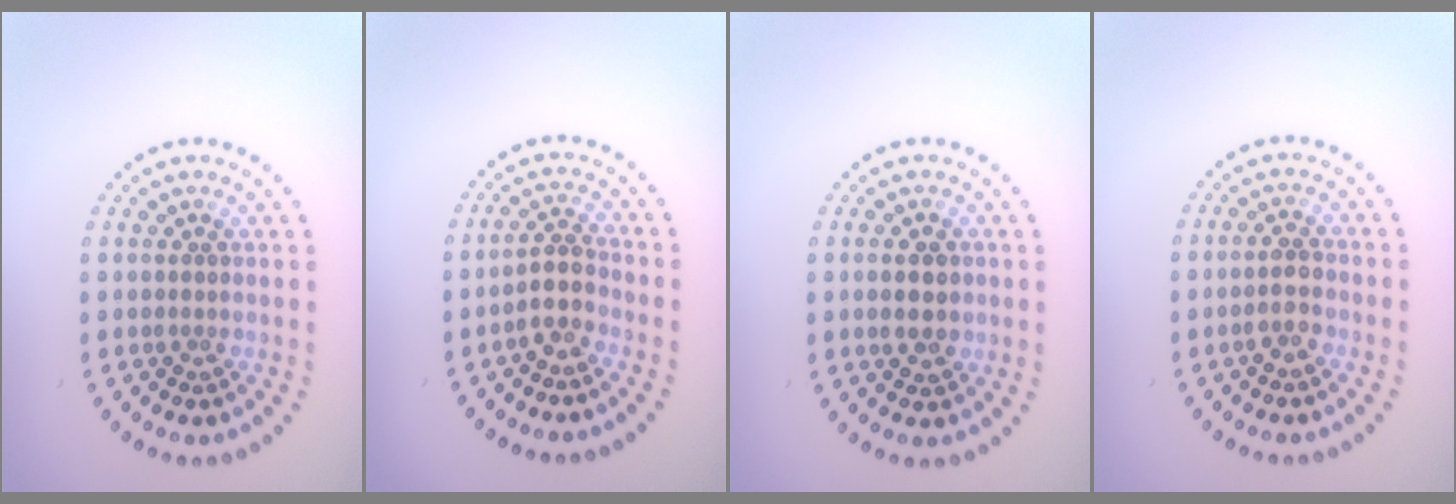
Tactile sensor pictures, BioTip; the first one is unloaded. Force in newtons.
{"total": 2.3, "press": 1.9, "slide": 1.3}
{"total": 2.4, "press": 2.4, "slide": 0.1}
{"total": 1.8, "press": 1.8, "slide": 0.2}